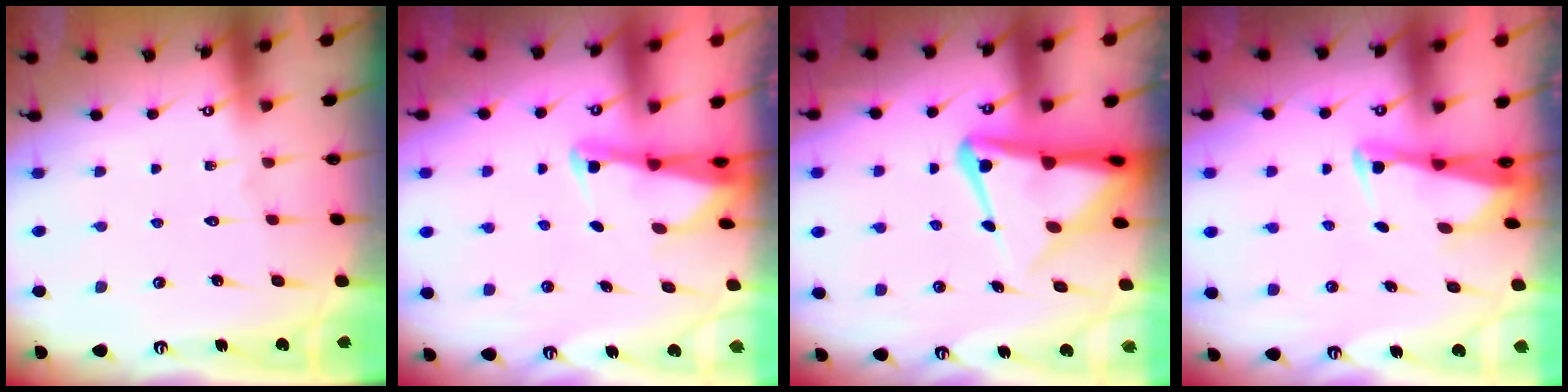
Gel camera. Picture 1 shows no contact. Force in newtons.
{"total": 2.6, "press": 2.6, "slide": 0.2}
{"total": 10.1, "press": 10.0, "slide": 1.5}
{"total": 2.5, "press": 2.5, "slide": 0.5}